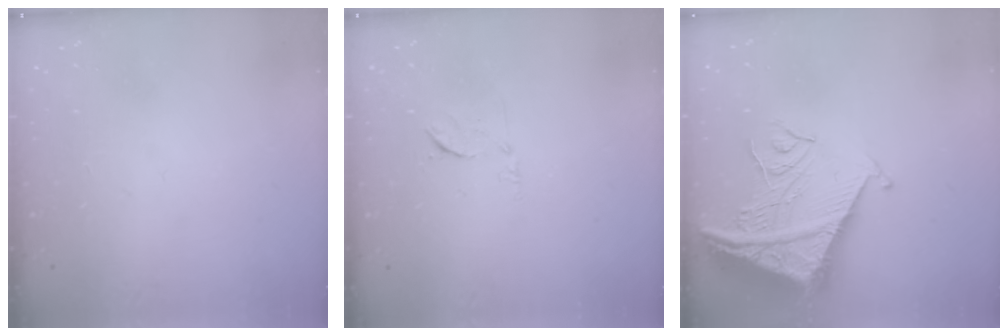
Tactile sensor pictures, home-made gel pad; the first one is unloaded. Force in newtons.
{"total": 6.6, "press": 6.5, "slide": 1.1}
{"total": 11.9, "press": 11.8, "slide": 1.2}